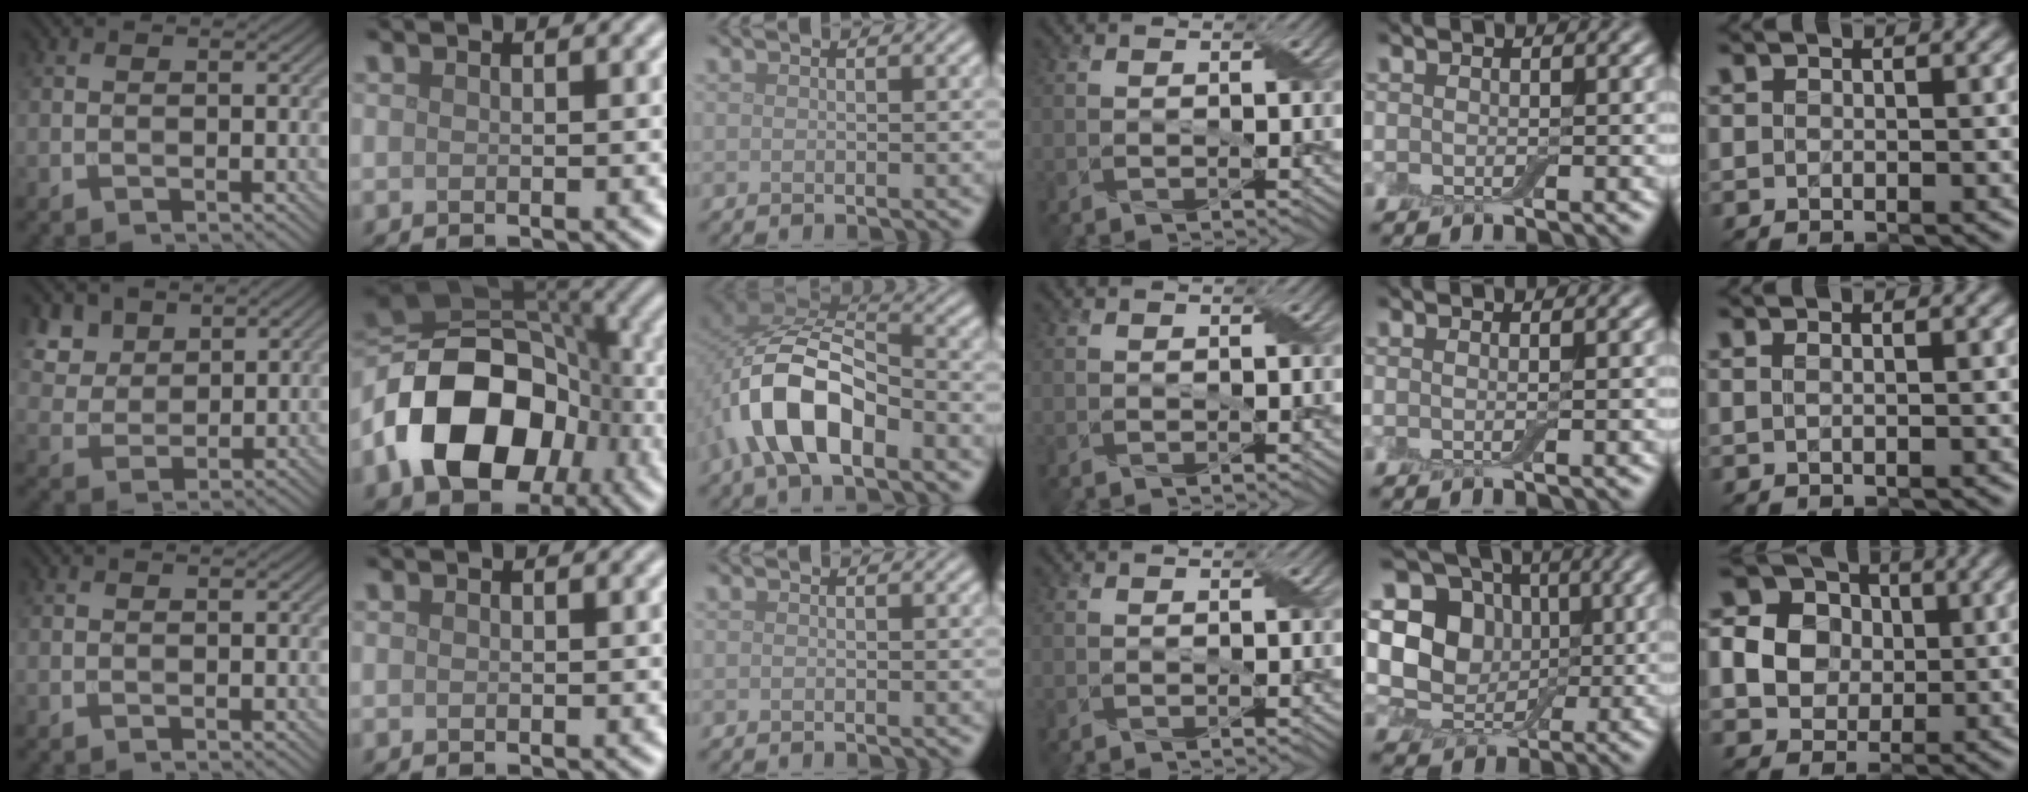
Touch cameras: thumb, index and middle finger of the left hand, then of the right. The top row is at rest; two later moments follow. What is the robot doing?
{"motion": "fold", "object": "aluminum foil"}